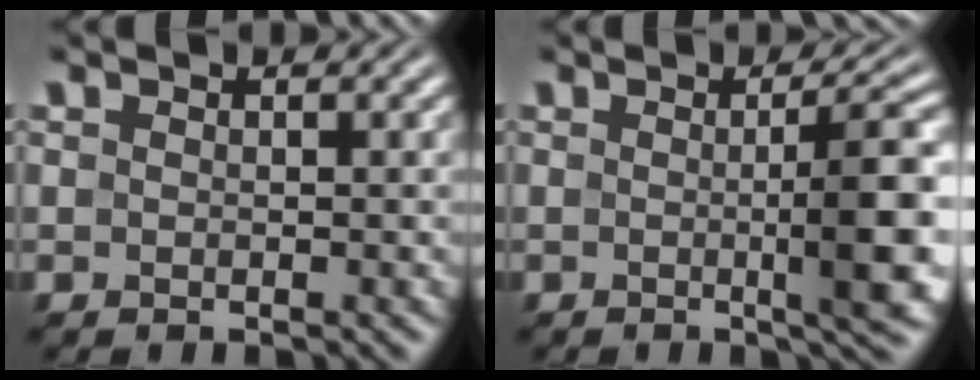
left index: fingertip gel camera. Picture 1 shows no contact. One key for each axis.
{"total": 6.7, "fx": -0.3, "fy": 1.2, "fz": 6.6, "tx": -0.085, "ty": 0.001, "tz": -0.003}